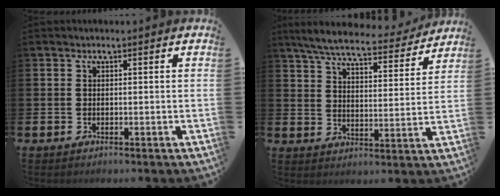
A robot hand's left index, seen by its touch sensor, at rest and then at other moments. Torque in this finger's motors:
{"motor_torque": [1.06, -1.08, 0.67, 0.17]}